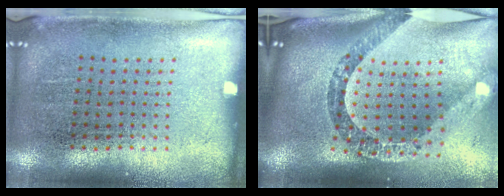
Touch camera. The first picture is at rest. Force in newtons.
{"total": 2.6, "press": 1.9, "slide": 1.7}